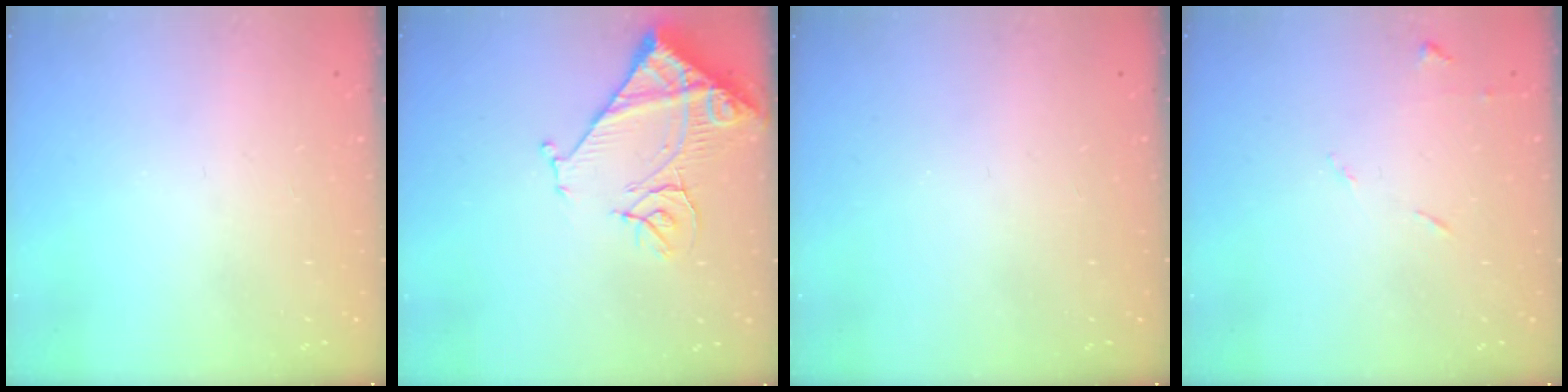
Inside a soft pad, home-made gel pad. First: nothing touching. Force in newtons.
{"total": 13.6, "press": 13.5, "slide": 1.7}
{"total": 0.0}
{"total": 5.3, "press": 5.2, "slide": 0.7}